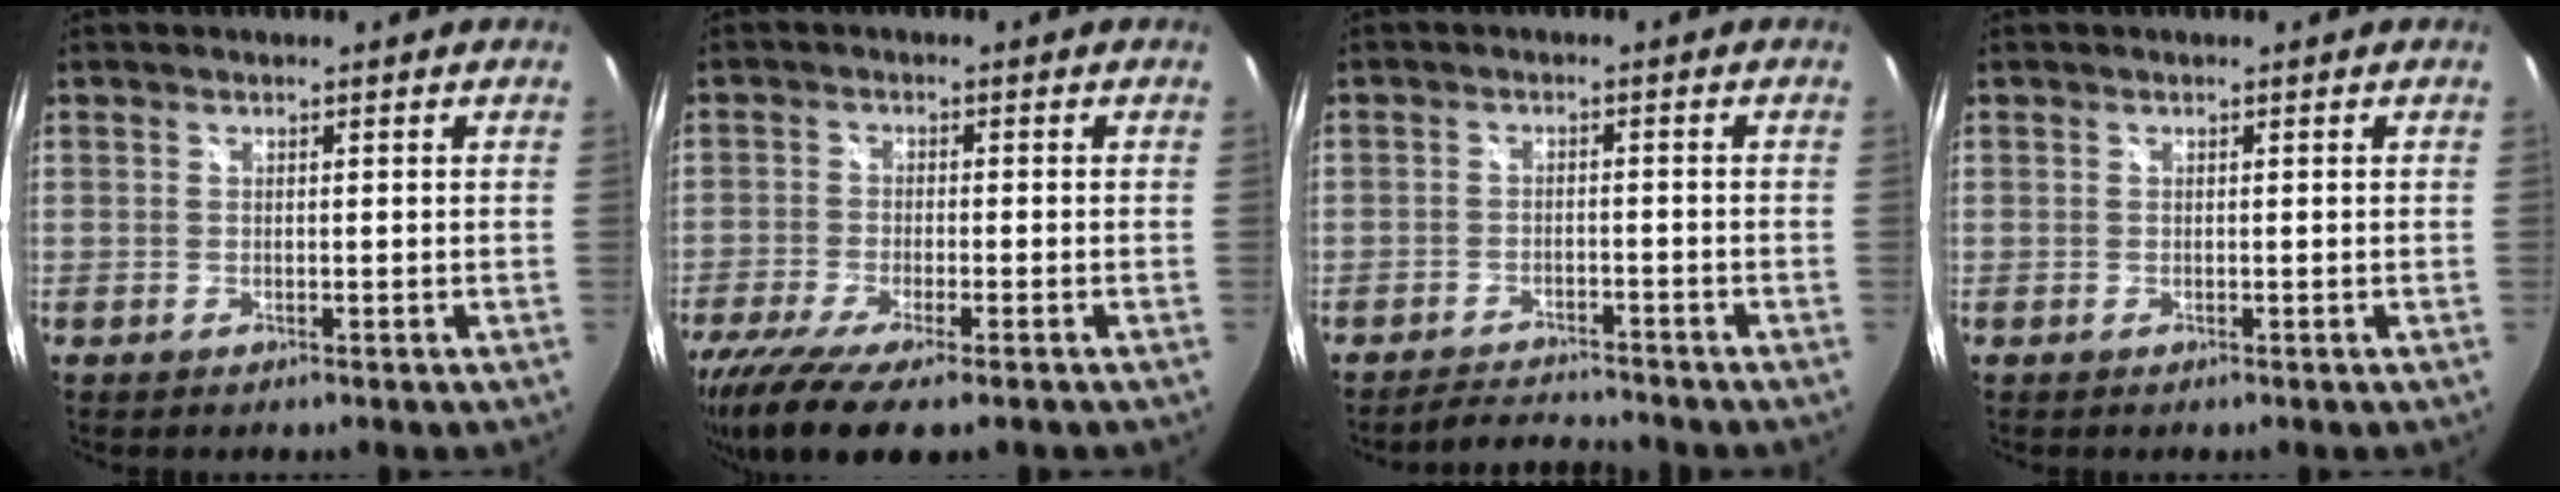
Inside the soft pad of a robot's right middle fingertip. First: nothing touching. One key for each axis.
{"total": 12.6, "fx": -9.0, "fy": 2.5, "fz": 8.4, "tx": -0.182, "ty": -0.053, "tz": -0.157}
{"total": 5.0, "fx": -5.0, "fy": 0.2, "fz": 0.4, "tx": -0.029, "ty": 0.006, "tz": -0.084}
{"total": 0.0}